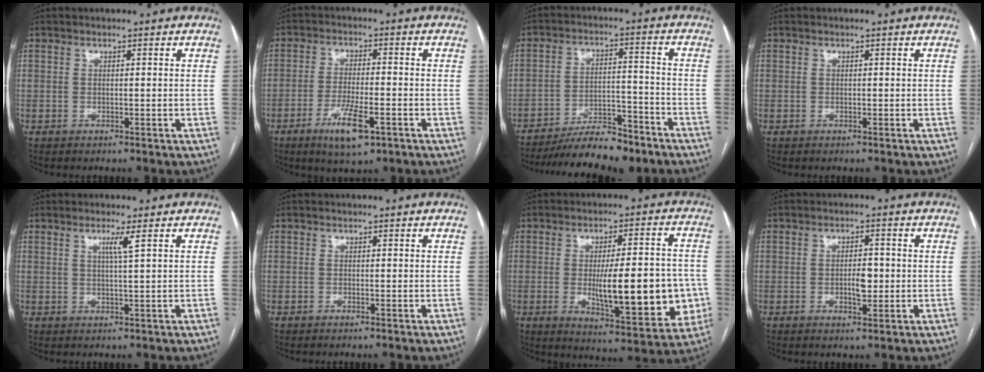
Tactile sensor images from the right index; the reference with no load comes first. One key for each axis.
{"total": 7.6, "fx": -3.9, "fy": 1.7, "fz": 6.3, "tx": -0.117, "ty": -0.011, "tz": -0.062}
{"total": 11.9, "fx": -10.2, "fy": 2.7, "fz": 5.6, "tx": -0.082, "ty": 0.007, "tz": -0.164}
{"total": 0.0}
{"total": 2.3, "fx": 1.0, "fy": -0.6, "fz": 2.0, "tx": -0.040, "ty": -0.004, "tz": 0.019}
{"total": 0.0}
{"total": 17.4, "fx": -2.6, "fy": 4.5, "fz": 16.6, "tx": -0.223, "ty": 0.004, "tz": -0.023}
{"total": 3.7, "fx": -0.5, "fy": 1.4, "fz": 3.3, "tx": -0.054, "ty": 0.001, "tz": -0.005}